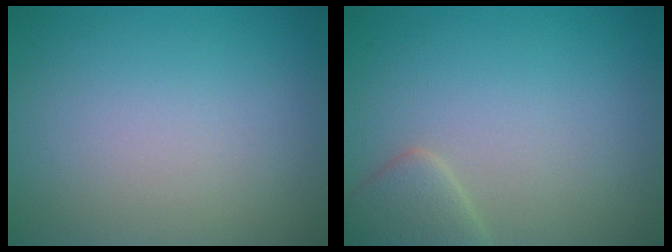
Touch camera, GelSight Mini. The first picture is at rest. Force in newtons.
{"total": 2.3, "press": 2.3, "slide": 0.2}